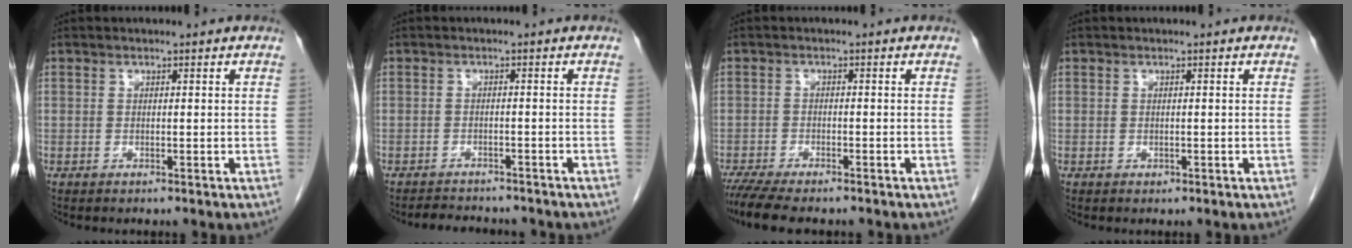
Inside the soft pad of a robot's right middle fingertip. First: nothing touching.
{"total": 6.3, "force": [-5.8, 1.7, 1.8], "torque": [-0.028, -0.002, -0.077]}
{"total": 8.4, "force": [-7.1, 1.5, 4.2], "torque": [-0.066, -0.015, -0.111]}
{"total": 0.0}